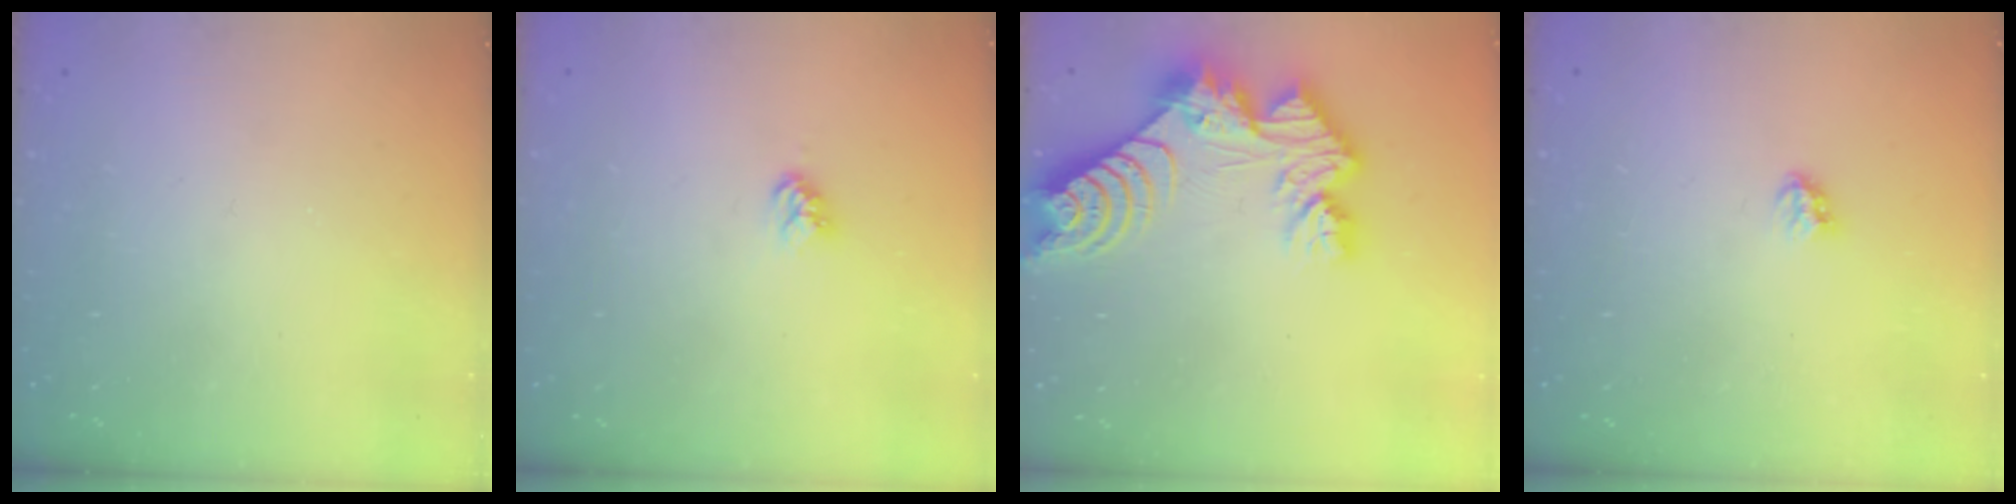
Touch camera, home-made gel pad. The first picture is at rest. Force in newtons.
{"total": 3.9, "press": 3.8, "slide": 0.5}
{"total": 14.5, "press": 14.4, "slide": 1.2}
{"total": 2.8, "press": 2.8, "slide": 0.5}